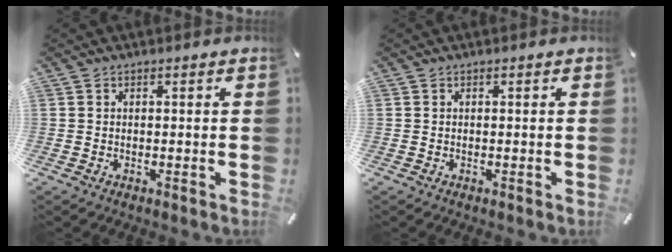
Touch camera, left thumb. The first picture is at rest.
{"total": 0.0}